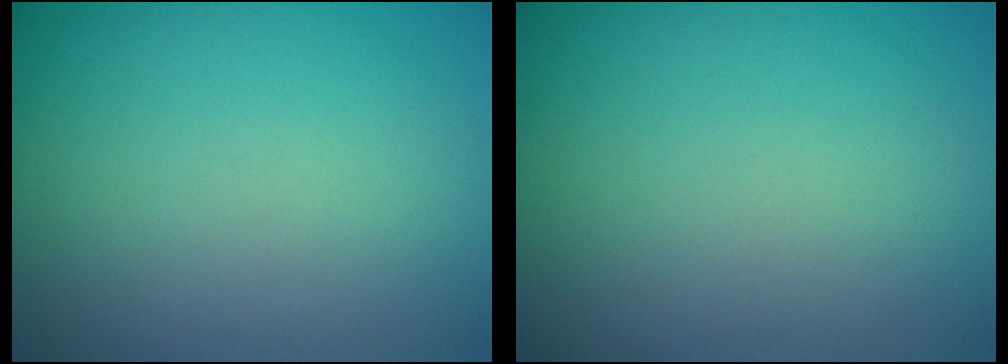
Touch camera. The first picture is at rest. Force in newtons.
{"total": 0.0}